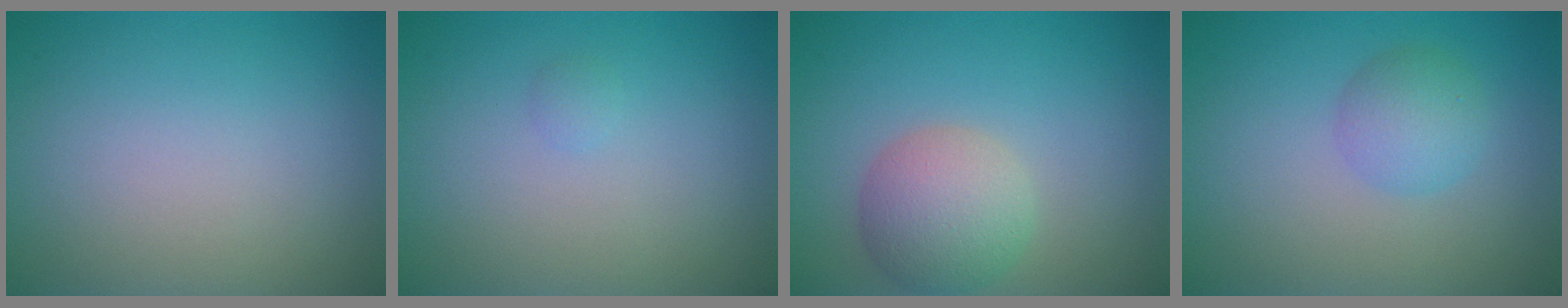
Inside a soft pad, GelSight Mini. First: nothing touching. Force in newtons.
{"total": 0.5, "press": 0.5, "slide": 0.0}
{"total": 4.6, "press": 4.6, "slide": 0.2}
{"total": 2.7, "press": 2.7, "slide": 0.1}